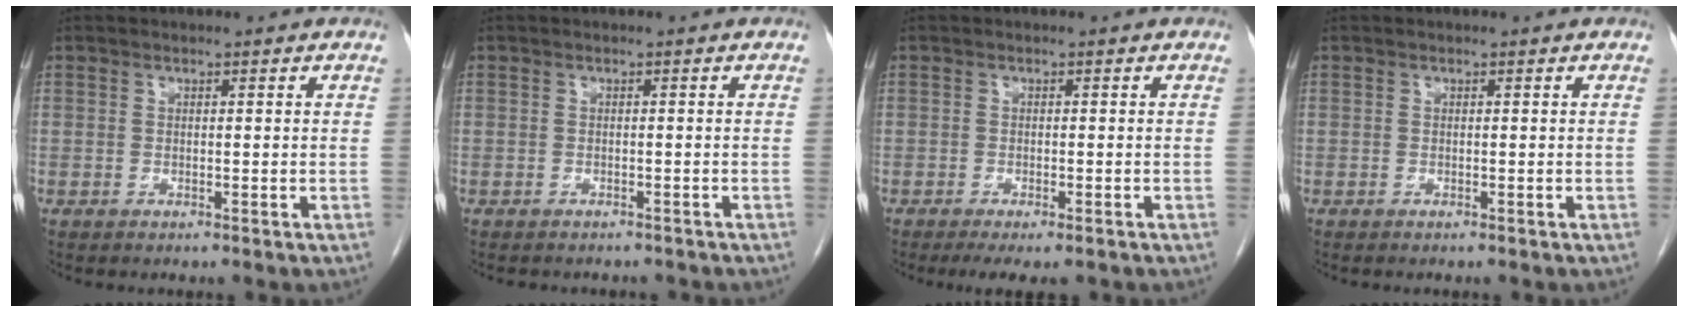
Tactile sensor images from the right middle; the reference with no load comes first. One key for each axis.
{"total": 5.1, "fx": -4.4, "fy": 1.8, "fz": 1.6, "tx": -0.019, "ty": 0.000, "tz": -0.048}
{"total": 4.9, "fx": -3.7, "fy": 1.3, "fz": 3.0, "tx": -0.038, "ty": -0.010, "tz": -0.052}
{"total": 0.0}